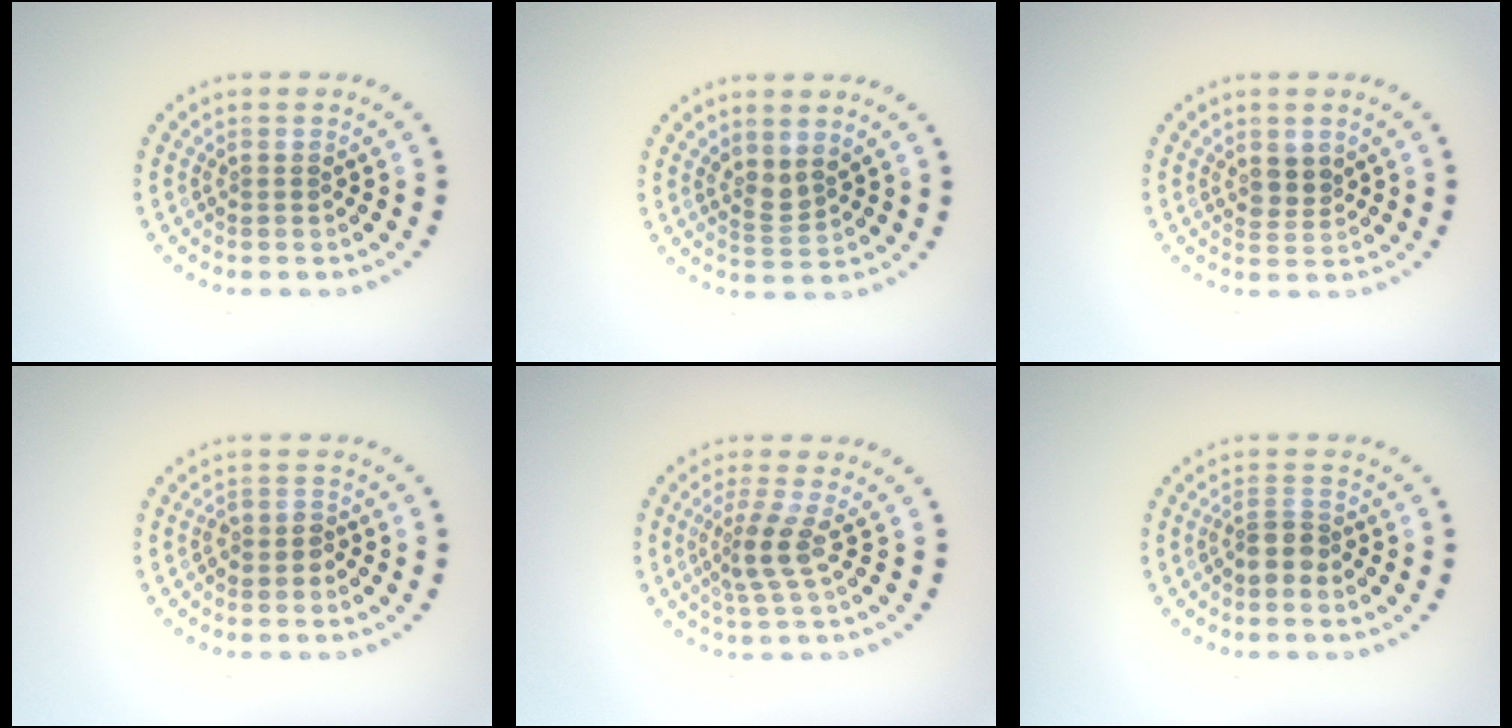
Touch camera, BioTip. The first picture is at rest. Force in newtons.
{"total": 1.8, "press": 1.4, "slide": 1.1}
{"total": 1.7, "press": 1.4, "slide": 1.0}
{"total": 1.4, "press": 1.1, "slide": 0.9}
{"total": 2.6, "press": 1.8, "slide": 1.9}
{"total": 2.1, "press": 1.7, "slide": 1.3}